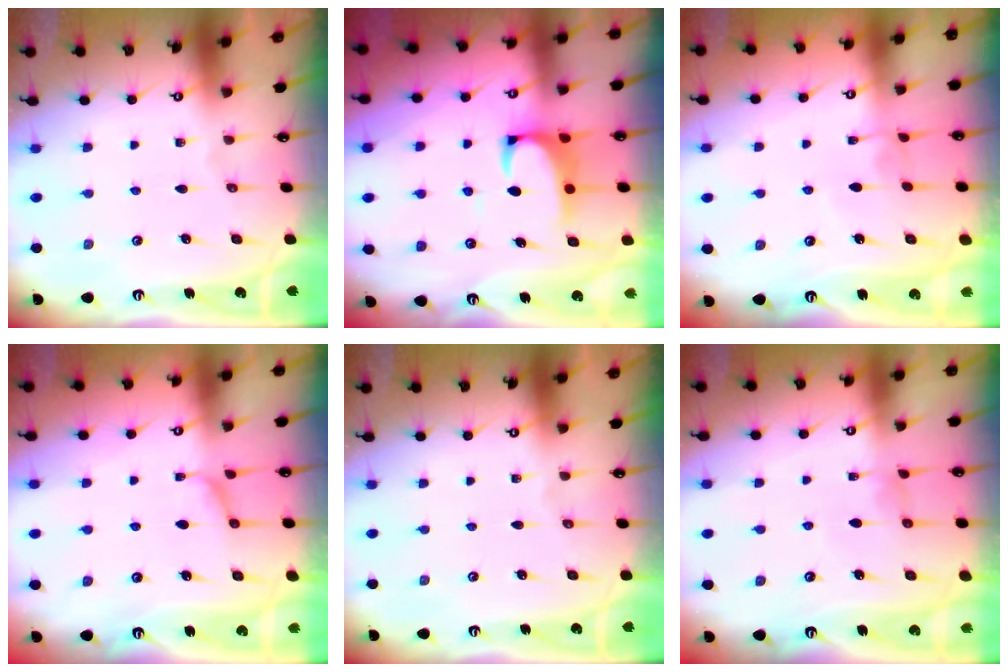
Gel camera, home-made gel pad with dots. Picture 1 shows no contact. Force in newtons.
{"total": 2.2, "press": 2.0, "slide": 0.9}
{"total": 1.6, "press": 1.5, "slide": 0.2}
{"total": 1.5, "press": 1.1, "slide": 1.0}
{"total": 0.0}
{"total": 1.0, "press": 0.8, "slide": 0.5}